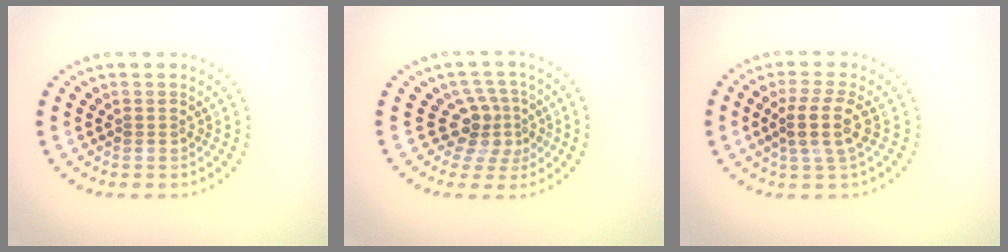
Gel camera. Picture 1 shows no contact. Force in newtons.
{"total": 3.1, "press": 2.2, "slide": 2.2}
{"total": 3.1, "press": 2.5, "slide": 1.9}